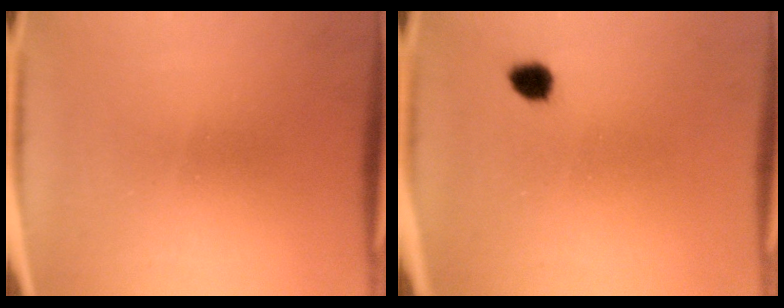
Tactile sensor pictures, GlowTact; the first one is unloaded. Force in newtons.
{"total": 2.5}